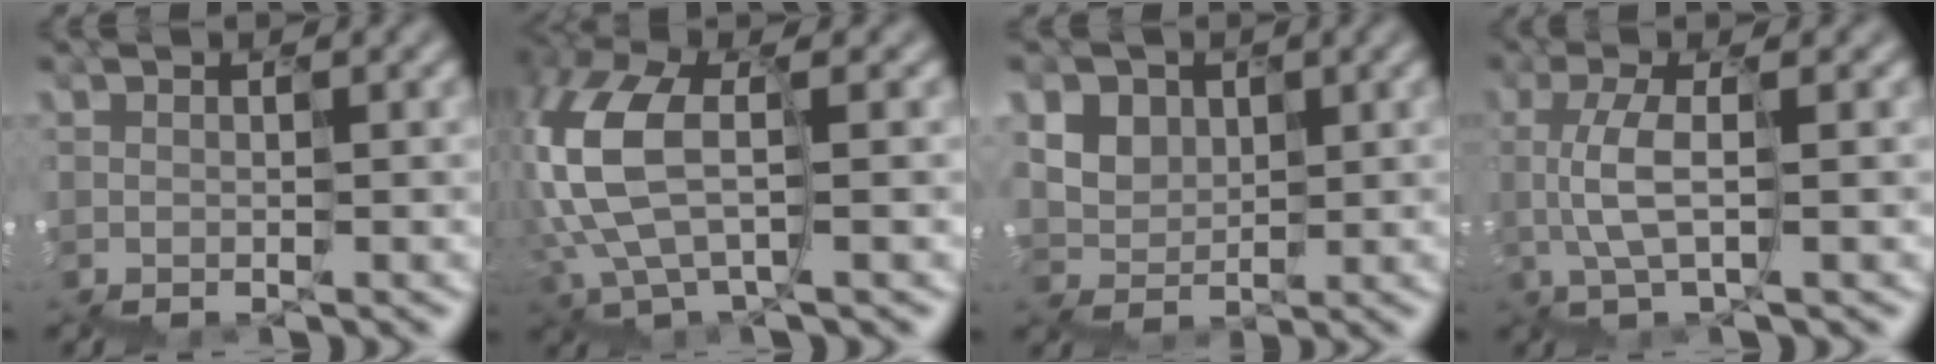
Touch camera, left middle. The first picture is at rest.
{"total": 4.5, "force": [0.1, 2.1, 4.0], "torque": [-0.148, 0.010, -0.009]}
{"total": 4.4, "force": [2.9, 3.2, -0.7], "torque": [-0.020, 0.015, 0.043]}
{"total": 1.2, "force": [0.0, 0.3, 1.1], "torque": [-0.054, -0.001, -0.003]}